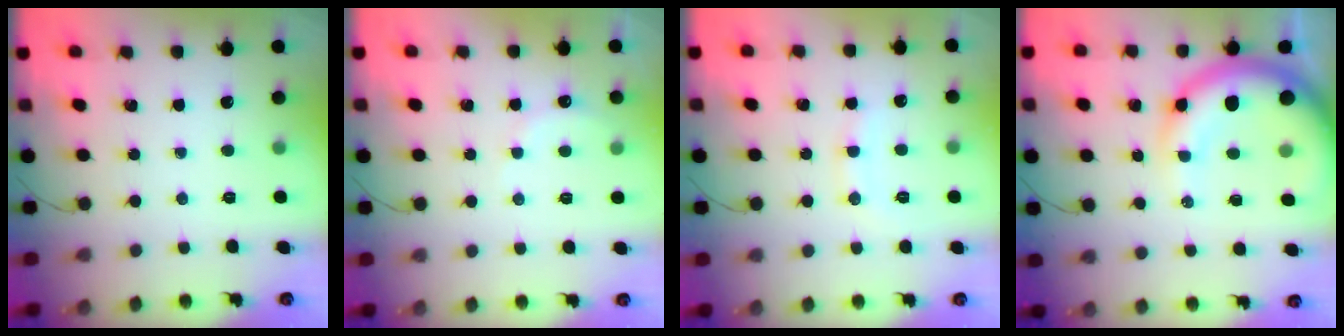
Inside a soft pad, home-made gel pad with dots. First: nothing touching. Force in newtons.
{"total": 5.4, "press": 5.3, "slide": 1.4}
{"total": 6.8, "press": 6.7, "slide": 1.2}
{"total": 14.0, "press": 13.6, "slide": 3.6}